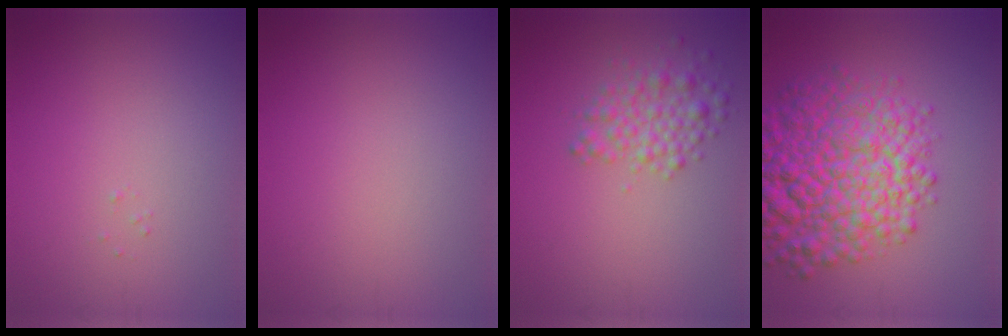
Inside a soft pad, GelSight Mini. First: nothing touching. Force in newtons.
{"total": 0.0}
{"total": 2.9, "press": 2.9, "slide": 0.1}
{"total": 10.6, "press": 10.6, "slide": 0.5}